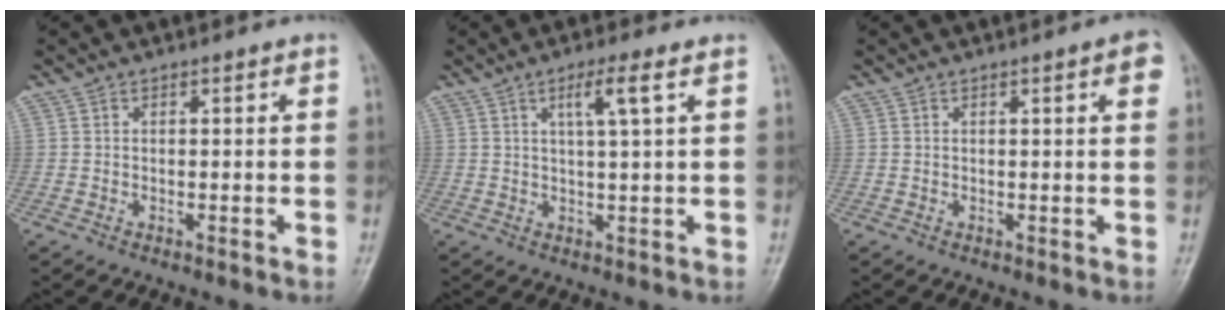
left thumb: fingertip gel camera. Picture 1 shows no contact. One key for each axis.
{"total": 4.6, "fx": 1.9, "fy": 0.0, "fz": 4.2, "tx": -0.081, "ty": -0.003, "tz": 0.037}
{"total": 2.9, "fx": 1.1, "fy": 0.6, "fz": 2.6, "tx": -0.028, "ty": 0.001, "tz": 0.010}